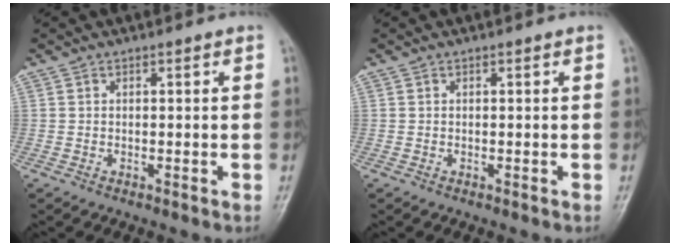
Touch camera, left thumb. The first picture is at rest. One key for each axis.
{"total": 0.0}